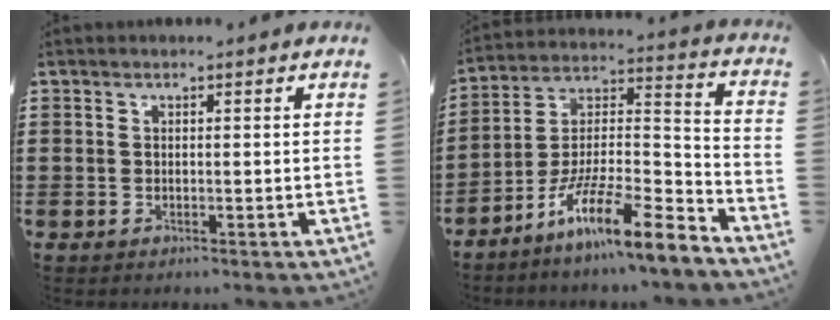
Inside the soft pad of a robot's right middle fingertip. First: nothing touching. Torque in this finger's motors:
{"motor_torque": [2.14, 0.00, 1.05, 0.21]}